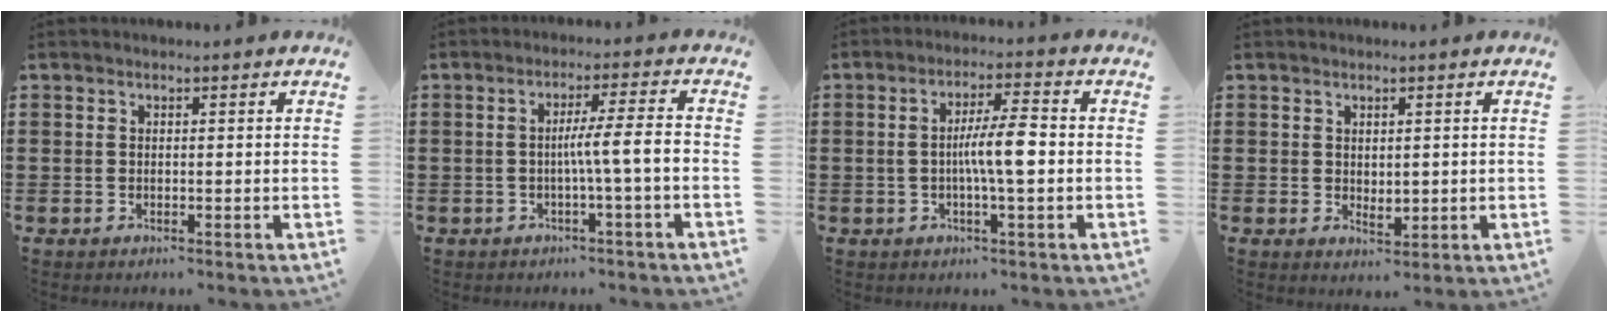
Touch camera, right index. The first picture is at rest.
{"total": 5.2, "force": [-1.1, -0.2, 5.1], "torque": [-0.092, -0.001, -0.024]}
{"total": 6.5, "force": [-0.5, 0.9, 6.5], "torque": [-0.115, 0.003, -0.014]}
{"total": 1.6, "force": [0.7, 1.0, 1.0], "torque": [-0.013, -0.003, 0.013]}